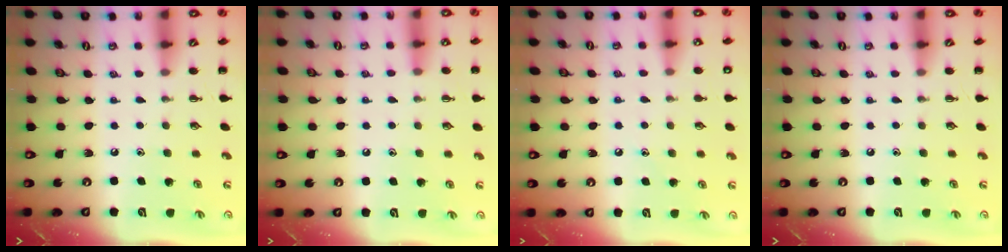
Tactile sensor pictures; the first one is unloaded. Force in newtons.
{"total": 4.5, "press": 4.2, "slide": 1.8}
{"total": 5.7, "press": 5.4, "slide": 1.6}
{"total": 0.0}